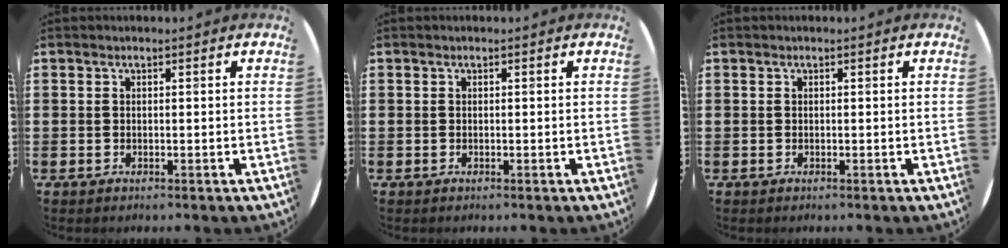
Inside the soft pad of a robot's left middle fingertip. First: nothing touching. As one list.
[{"total": 0.0}, {"total": 0.0}]